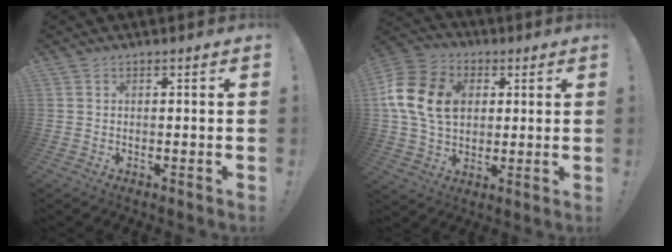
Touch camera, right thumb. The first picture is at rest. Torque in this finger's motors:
{"motor_torque": [2.03, 2.03, 0.46, 0.45, 0.14]}